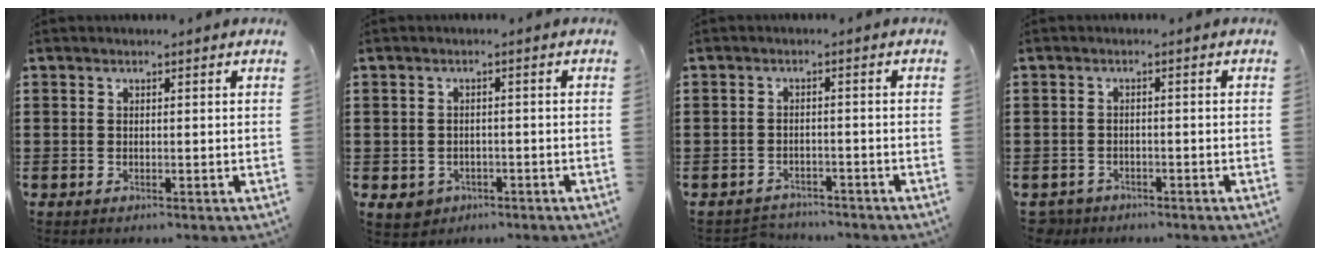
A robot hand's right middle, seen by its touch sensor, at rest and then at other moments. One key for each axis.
{"total": 2.0, "fx": -1.2, "fy": 1.5, "fz": 0.5, "tx": -0.018, "ty": 0.000, "tz": -0.027}
{"total": 2.2, "fx": -2.2, "fy": 0.3, "fz": -0.3, "tx": -0.003, "ty": -0.002, "tz": -0.049}
{"total": 1.7, "fx": -1.7, "fy": 0.4, "fz": -0.1, "tx": -0.005, "ty": -0.001, "tz": -0.039}